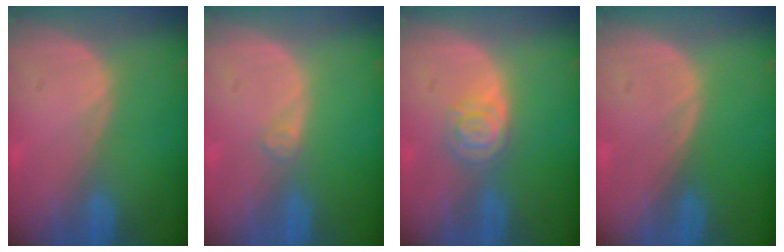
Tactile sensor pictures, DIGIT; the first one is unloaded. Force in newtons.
{"total": 1.1, "press": 1.0, "slide": 0.2}
{"total": 4.3, "press": 3.8, "slide": 2.0}
{"total": 0.0}